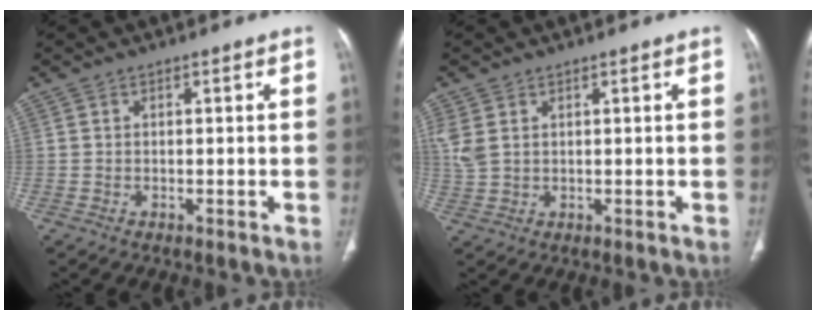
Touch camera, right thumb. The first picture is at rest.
{"total": 3.7, "force": [1.4, 2.4, 2.5], "torque": [-0.072, 0.004, 0.039]}